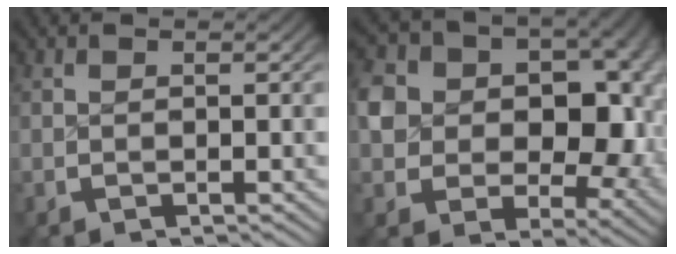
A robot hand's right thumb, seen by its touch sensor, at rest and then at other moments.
{"total": 15.3, "force": [1.4, 11.5, 10.0], "torque": [-0.177, -0.038, 0.035]}